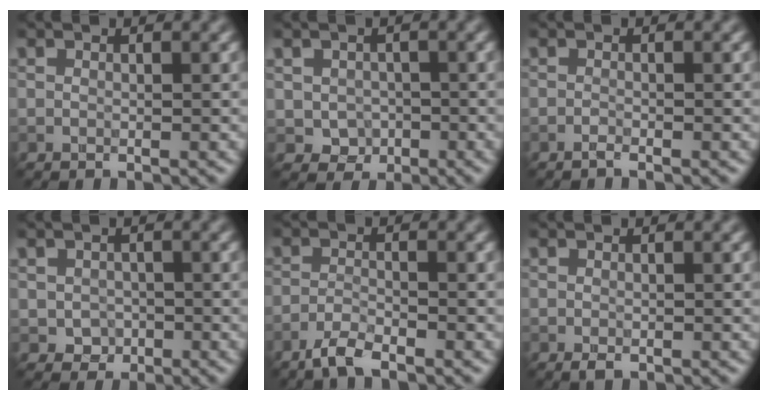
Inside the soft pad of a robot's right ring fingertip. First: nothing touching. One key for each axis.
{"total": 1.8, "fx": -0.7, "fy": 1.7, "fz": 0.3, "tx": -0.005, "ty": -0.004, "tz": -0.005}
{"total": 0.9, "fx": -0.9, "fy": 0.2, "fz": 0.2, "tx": 0.001, "ty": 0.002, "tz": -0.014}
{"total": 1.5, "fx": -0.8, "fy": 1.3, "fz": 0.0, "tx": 0.003, "ty": -0.003, "tz": -0.007}
{"total": 2.7, "fx": -2.5, "fy": 0.4, "fz": 1.0, "tx": -0.021, "ty": 0.001, "tz": -0.050}
{"total": 0.7, "fx": -0.5, "fy": 0.2, "fz": 0.4, "tx": -0.007, "ty": 0.000, "tz": -0.001}